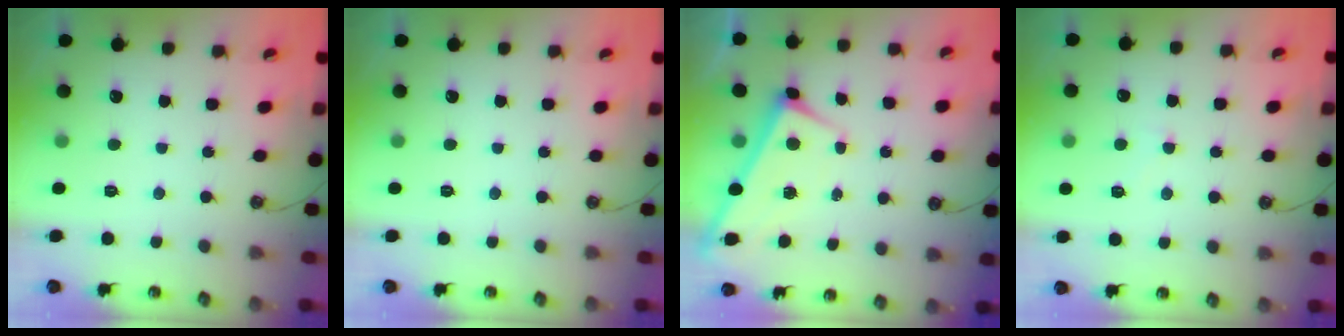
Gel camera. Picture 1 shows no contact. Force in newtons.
{"total": 0.0}
{"total": 2.8, "press": 2.8, "slide": 0.3}
{"total": 4.6, "press": 4.6, "slide": 0.5}